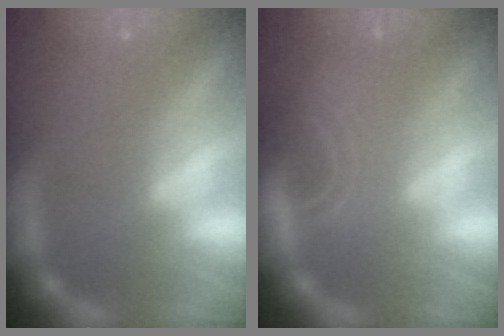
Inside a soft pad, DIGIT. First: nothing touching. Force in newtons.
{"total": 5.1}